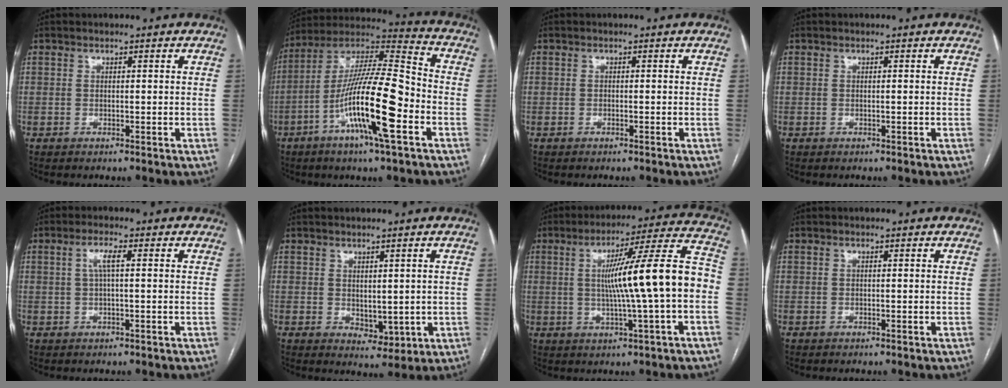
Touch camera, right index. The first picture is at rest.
{"total": 18.3, "force": [-6.3, 1.8, 17.1], "torque": [-0.325, -0.002, -0.112]}
{"total": 0.0}
{"total": 0.0}
{"total": 3.0, "force": [0.6, 0.4, 2.9], "torque": [-0.060, 0.008, 0.013]}
{"total": 4.0, "force": [0.0, 2.5, 3.1], "torque": [-0.039, -0.008, 0.017]}
{"total": 15.3, "force": [-0.9, -0.3, 15.3], "torque": [-0.226, 0.021, -0.016]}
{"total": 0.0}